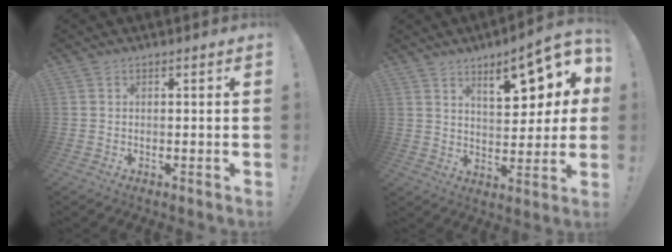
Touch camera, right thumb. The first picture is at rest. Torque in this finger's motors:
{"motor_torque": [1.75, 2.04, 0.75, 0.75, 0.25]}